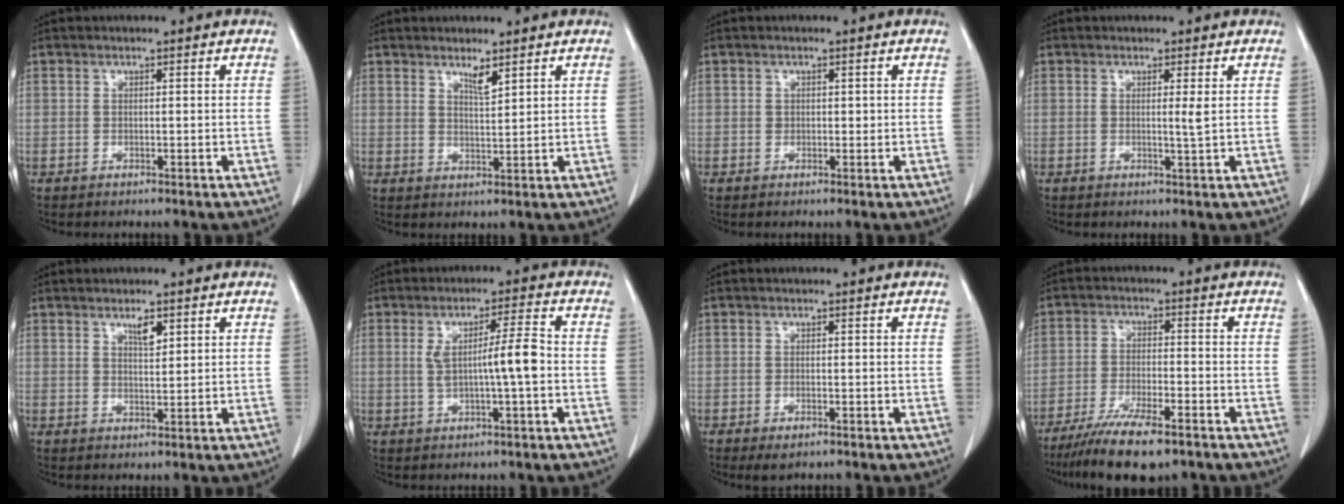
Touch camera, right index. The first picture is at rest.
{"total": 2.5, "force": [1.9, 0.1, 1.6], "torque": [-0.034, -0.009, 0.038]}
{"total": 0.8, "force": [0.3, 0.7, 0.2], "torque": [0.006, 0.004, 0.005]}
{"total": 1.3, "force": [0.4, -0.4, 1.2], "torque": [-0.020, -0.002, 0.009]}
{"total": 2.5, "force": [1.5, 0.6, 1.9], "torque": [-0.035, -0.003, 0.028]}
{"total": 6.2, "force": [-0.1, 0.1, 6.2], "torque": [-0.105, 0.008, 0.003]}
{"total": 2.1, "force": [-1.3, 0.7, 1.5], "torque": [-0.024, -0.004, -0.015]}
{"total": 11.3, "force": [-8.4, 2.0, 7.3], "torque": [-0.122, -0.025, -0.137]}